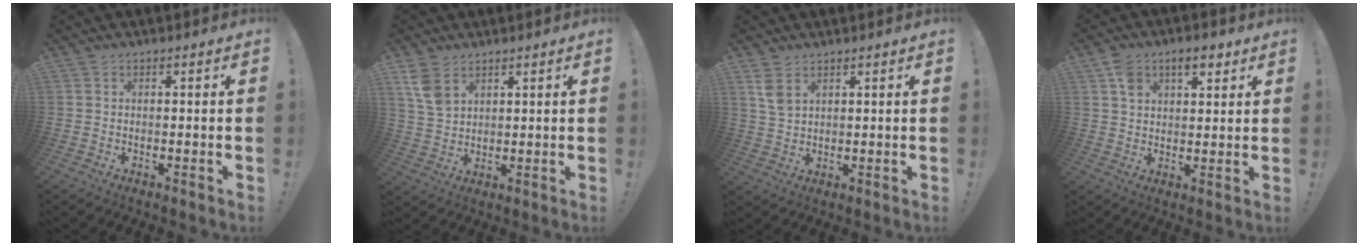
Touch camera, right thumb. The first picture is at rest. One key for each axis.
{"total": 7.4, "fx": 4.2, "fy": 4.6, "fz": 4.1, "tx": -0.066, "ty": -0.011, "tz": 0.083}
{"total": 5.1, "fx": 3.0, "fy": 2.8, "fz": 3.1, "tx": -0.044, "ty": -0.017, "tz": 0.056}
{"total": 7.6, "fx": 4.2, "fy": 4.4, "fz": 4.6, "tx": -0.065, "ty": -0.004, "tz": 0.076}